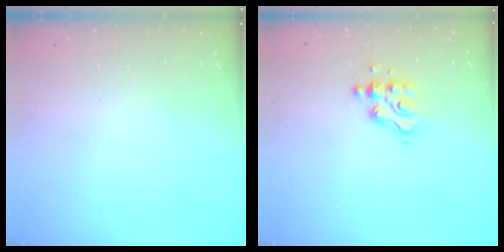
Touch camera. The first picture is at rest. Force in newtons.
{"total": 7.2, "press": 7.2, "slide": 0.2}